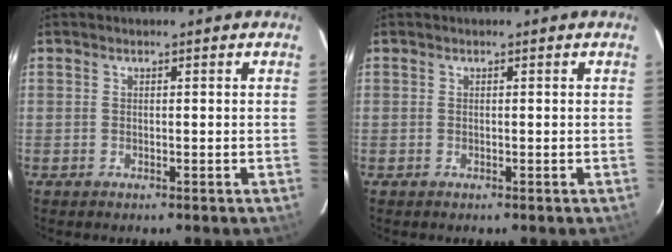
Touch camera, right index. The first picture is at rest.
{"total": 0.0}